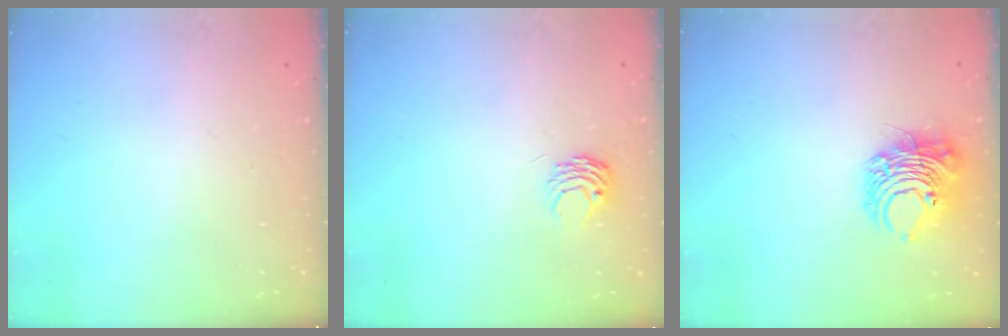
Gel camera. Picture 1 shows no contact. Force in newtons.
{"total": 4.2, "press": 4.2, "slide": 0.2}
{"total": 9.5, "press": 9.4, "slide": 1.5}